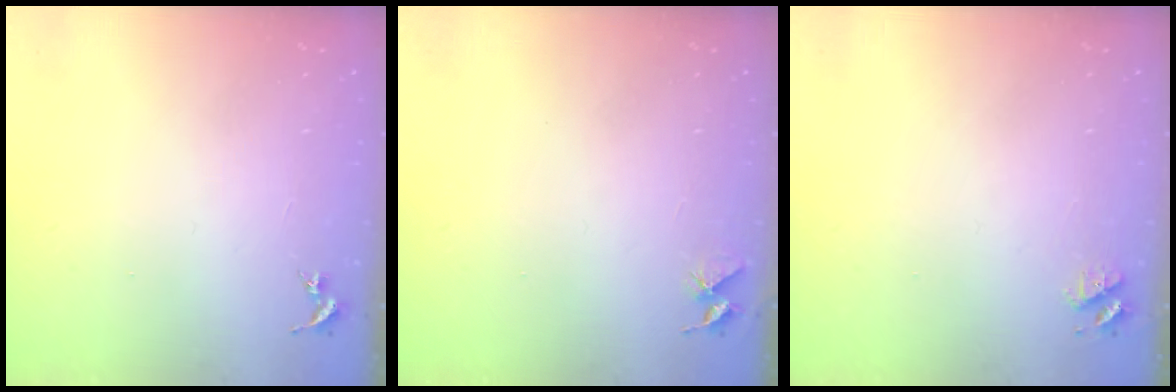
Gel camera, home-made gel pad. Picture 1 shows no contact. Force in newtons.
{"total": 4.0, "press": 4.0, "slide": 0.3}
{"total": 4.7, "press": 4.7, "slide": 0.7}